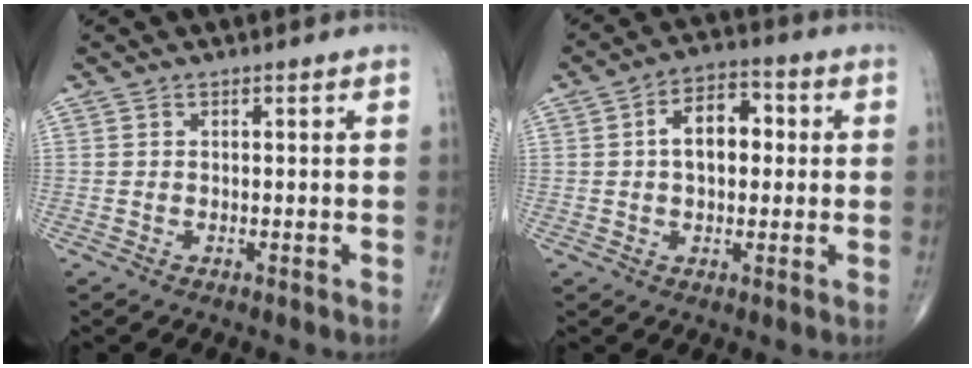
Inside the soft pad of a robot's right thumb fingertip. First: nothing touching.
{"total": 8.9, "force": [1.1, 5.4, 7.0], "torque": [-0.096, 0.021, 0.012]}